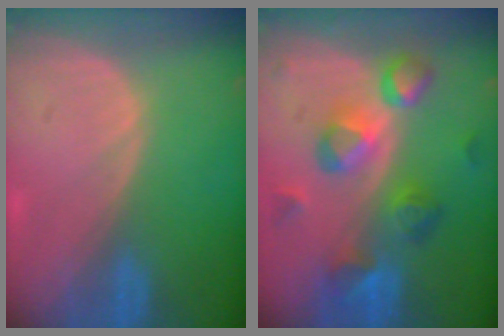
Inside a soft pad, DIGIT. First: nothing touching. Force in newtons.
{"total": 9.2, "press": 8.6, "slide": 3.3}